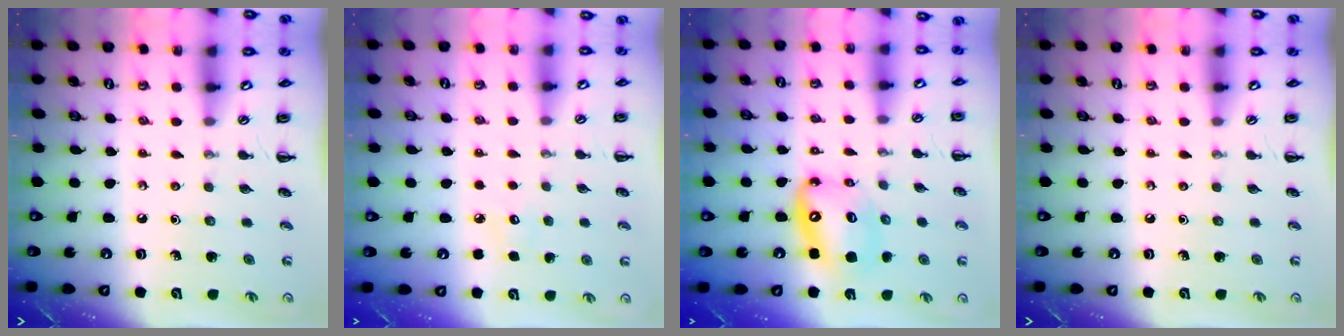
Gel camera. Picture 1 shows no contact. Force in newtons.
{"total": 3.9, "press": 3.8, "slide": 1.1}
{"total": 13.1, "press": 12.6, "slide": 3.6}
{"total": 0.0}